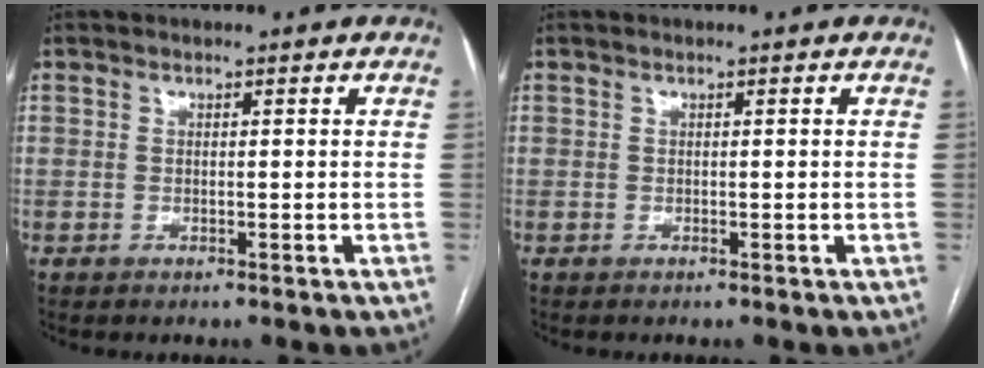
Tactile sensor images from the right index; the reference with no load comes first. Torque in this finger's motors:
{"motor_torque": [0.00, 0.00, 0.00, 0.01]}